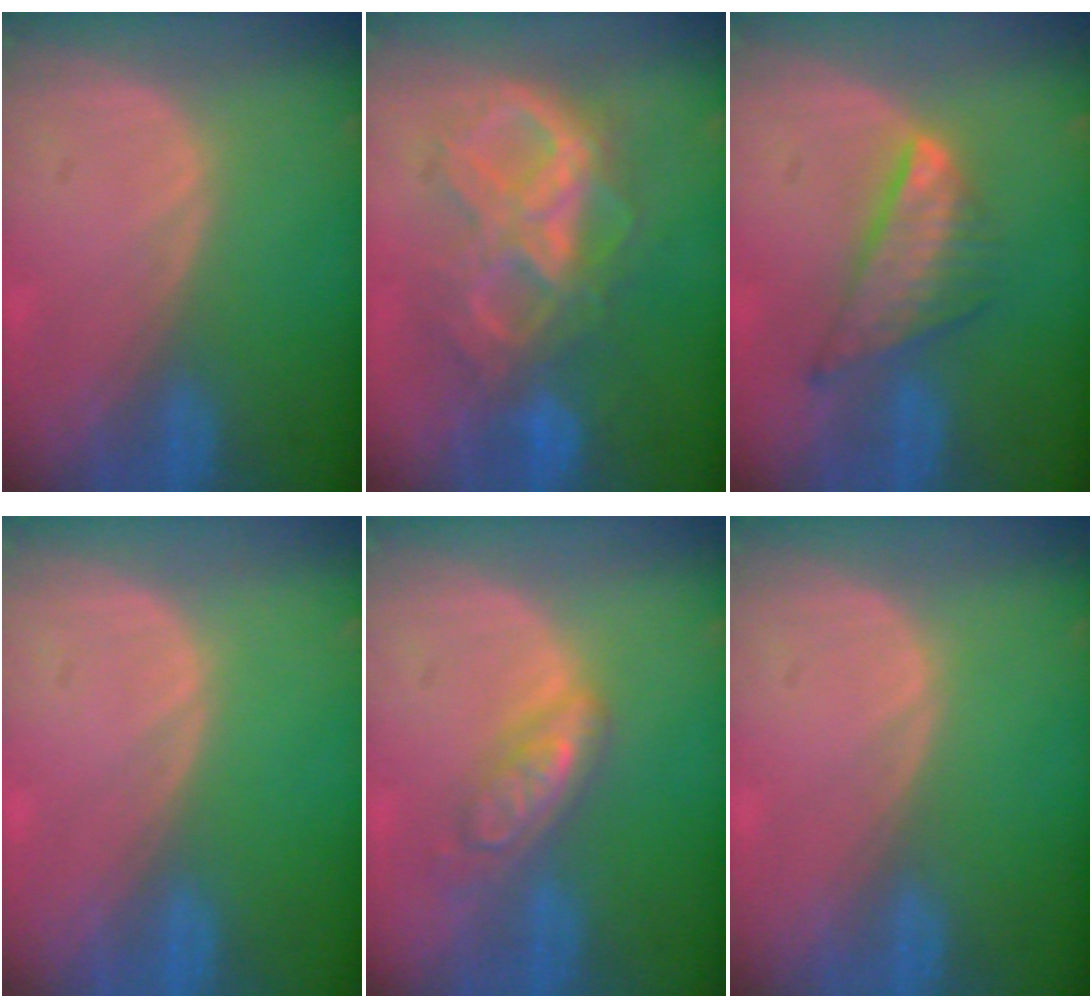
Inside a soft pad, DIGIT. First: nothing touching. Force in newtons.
{"total": 10.0, "press": 9.9, "slide": 1.0}
{"total": 7.4, "press": 6.5, "slide": 3.6}
{"total": 0.0}
{"total": 5.7, "press": 4.9, "slide": 2.9}
{"total": 0.0}